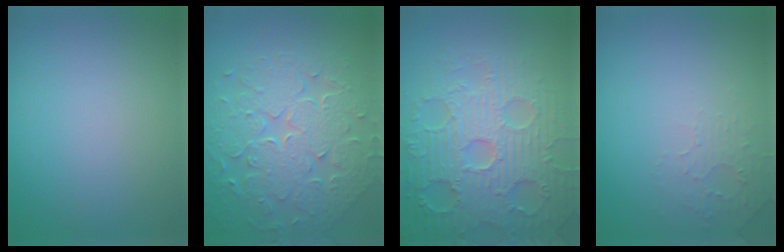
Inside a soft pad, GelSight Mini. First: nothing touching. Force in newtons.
{"total": 8.7, "press": 6.3, "slide": 6.1}
{"total": 8.3, "press": 6.4, "slide": 5.2}
{"total": 1.6, "press": 1.6, "slide": 0.4}